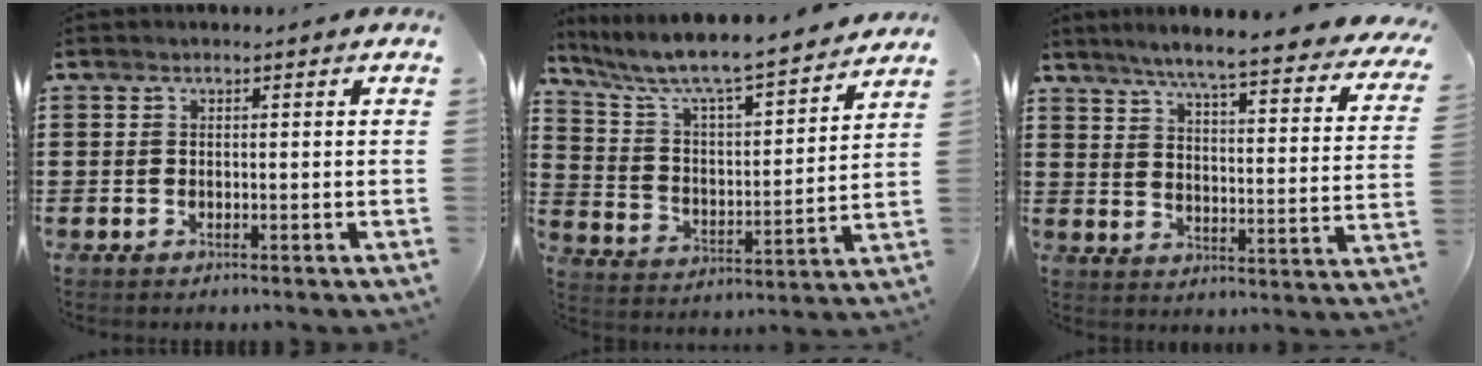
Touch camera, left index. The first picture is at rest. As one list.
[{"total": 6.7, "force": [6.0, 0.4, 2.8], "torque": [-0.083, -0.049, 0.095]}, {"total": 5.8, "force": [4.9, -0.6, 3.0], "torque": [-0.075, -0.044, 0.073]}]